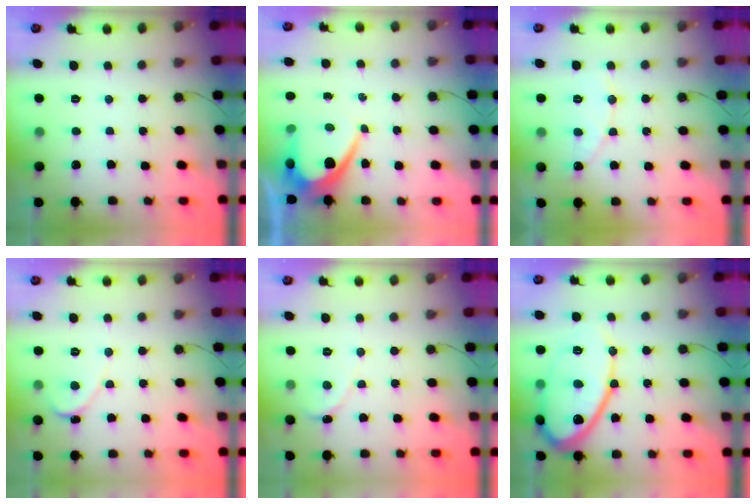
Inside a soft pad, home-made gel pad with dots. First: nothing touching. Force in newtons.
{"total": 8.7, "press": 8.7, "slide": 0.4}
{"total": 6.5, "press": 6.5, "slide": 0.5}
{"total": 1.4, "press": 1.3, "slide": 0.1}
{"total": 0.0}
{"total": 16.3, "press": 16.3, "slide": 1.4}